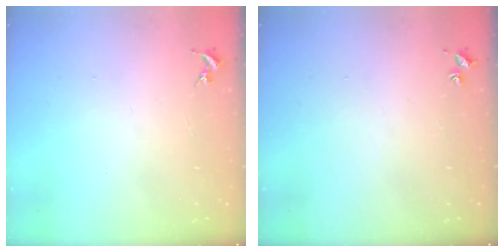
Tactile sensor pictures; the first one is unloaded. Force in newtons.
{"total": 2.0, "press": 2.0, "slide": 0.2}